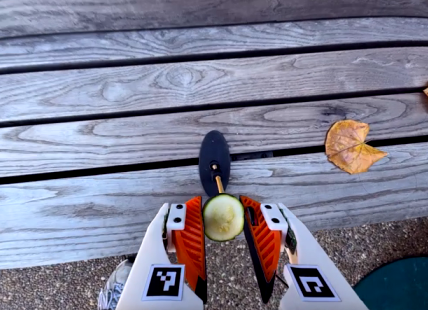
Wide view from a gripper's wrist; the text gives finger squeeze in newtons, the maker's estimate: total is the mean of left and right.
{"total": 7.8, "left": 7.7, "right": 8.0}